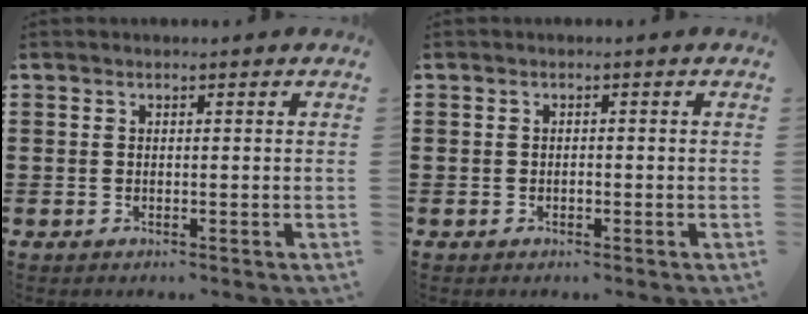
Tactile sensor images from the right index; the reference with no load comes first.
{"total": 0.6, "force": [-0.2, 0.3, 0.5], "torque": [-0.009, -0.002, -0.003]}